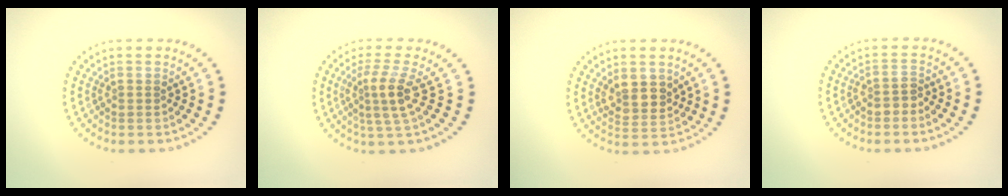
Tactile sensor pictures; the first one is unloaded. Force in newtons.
{"total": 3.0, "press": 2.3, "slide": 1.9}
{"total": 2.8, "press": 2.6, "slide": 1.2}
{"total": 1.4, "press": 1.2, "slide": 0.7}